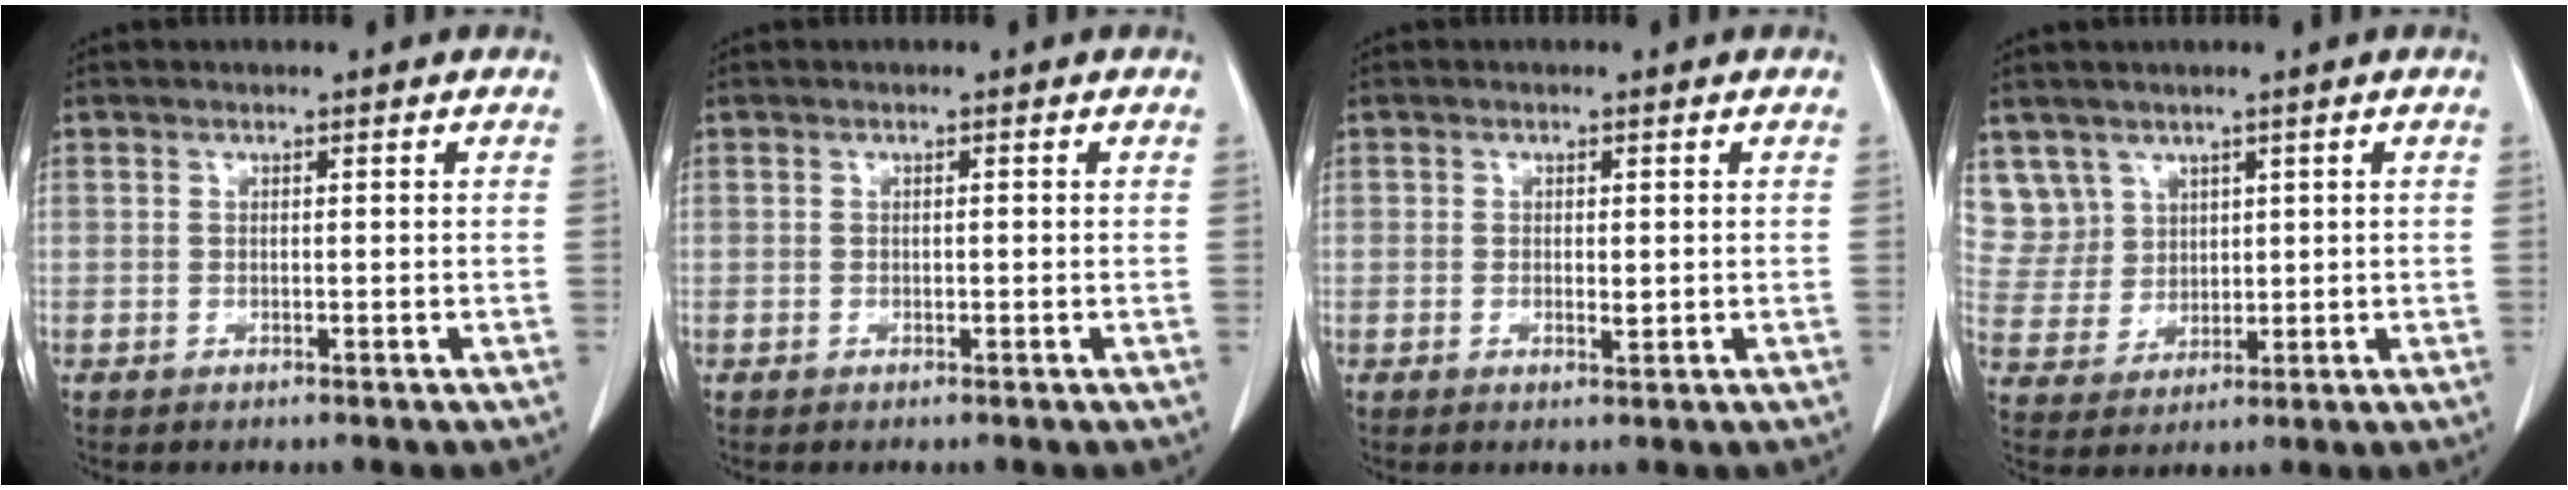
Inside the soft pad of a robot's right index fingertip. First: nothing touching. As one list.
[{"total": 0.0}, {"total": 1.5, "force": [0.0, 0.7, 1.3], "torque": [-0.018, -0.001, 0.004]}, {"total": 7.1, "force": [4.3, 5.7, -0.2], "torque": [0.006, 0.013, 0.101]}]